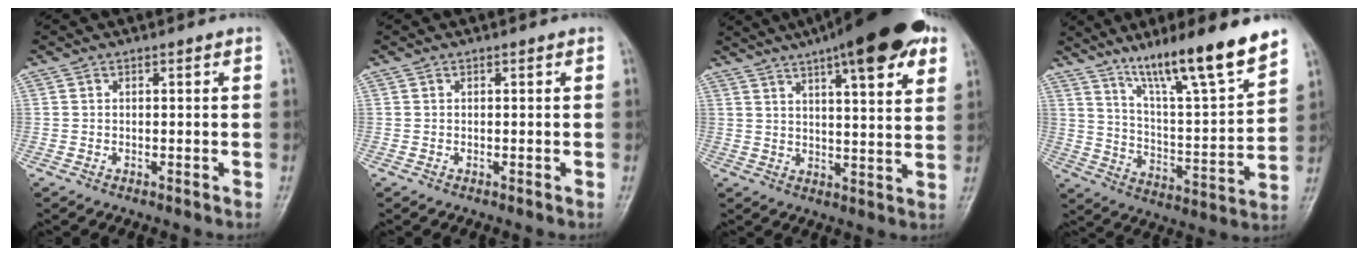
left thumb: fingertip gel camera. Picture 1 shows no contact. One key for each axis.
{"total": 0.0}
{"total": 19.7, "fx": 11.4, "fy": 5.0, "fz": 15.3, "tx": -0.208, "ty": -0.015, "tz": 0.159}
{"total": 18.4, "fx": 13.3, "fy": 1.8, "fz": 12.5, "tx": -0.180, "ty": -0.075, "tz": 0.225}